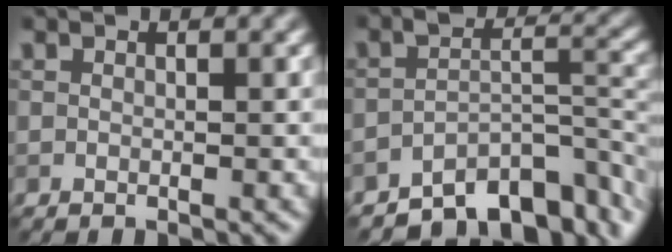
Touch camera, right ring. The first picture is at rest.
{"total": 8.2, "force": [-5.9, 3.4, 4.6], "torque": [-0.048, -0.013, -0.096]}